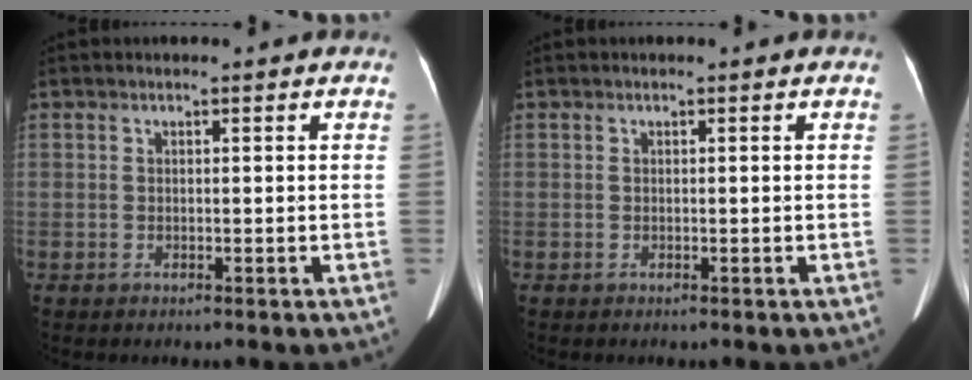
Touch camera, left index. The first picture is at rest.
{"total": 0.0}